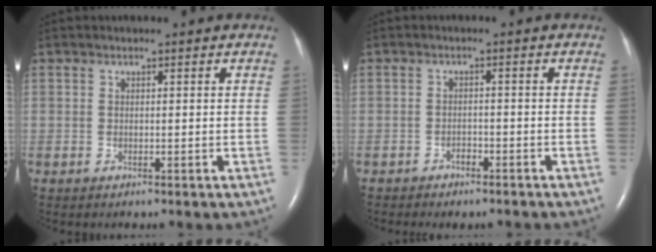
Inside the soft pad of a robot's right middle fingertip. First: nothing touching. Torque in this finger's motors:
{"motor_torque": [0.15, -0.14, 0.01, 0.02]}